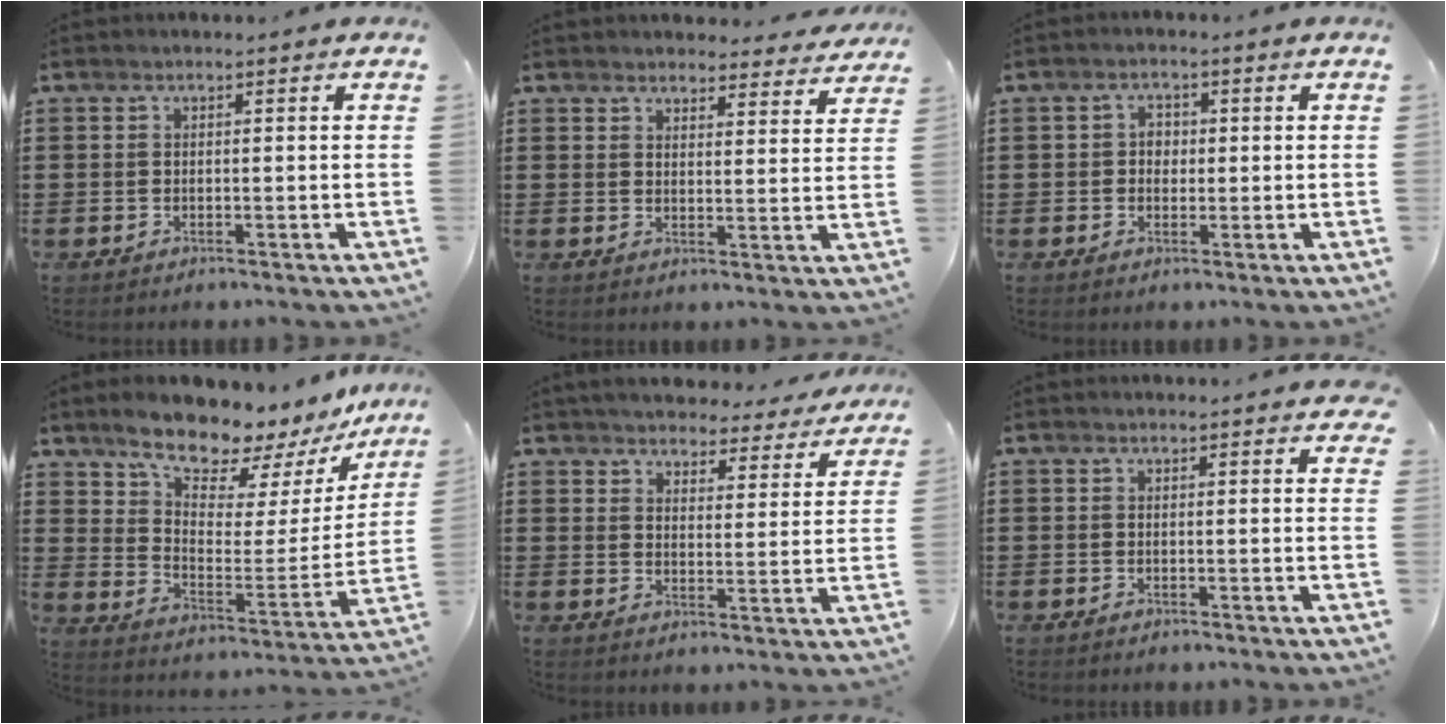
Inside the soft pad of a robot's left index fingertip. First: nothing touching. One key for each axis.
{"total": 4.1, "fx": 4.0, "fy": 0.7, "fz": 0.3, "tx": -0.011, "ty": -0.017, "tz": 0.073}
{"total": 2.2, "fx": 0.0, "fy": 1.8, "fz": 1.2, "tx": -0.022, "ty": 0.004, "tz": -0.004}
{"total": 9.7, "fx": 8.8, "fy": 2.6, "fz": 2.9, "tx": -0.073, "ty": -0.075, "tz": 0.150}
{"total": 4.4, "fx": 4.3, "fy": 0.6, "fz": 0.2, "tx": -0.021, "ty": -0.033, "tz": 0.071}
{"total": 1.1, "fx": 0.9, "fy": 0.2, "fz": 0.7, "tx": -0.007, "ty": -0.001, "tz": 0.014}